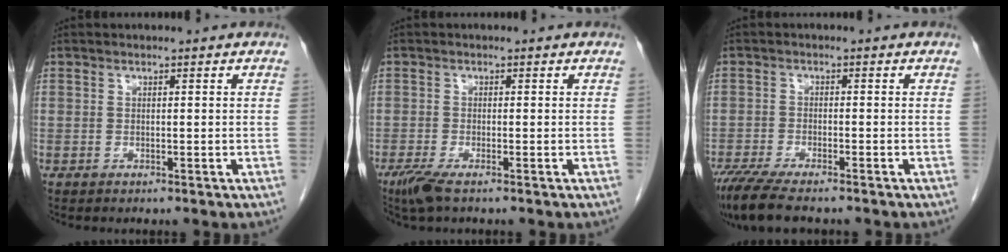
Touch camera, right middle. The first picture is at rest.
{"total": 3.1, "force": [-2.1, 0.4, 2.2], "torque": [-0.051, -0.010, -0.041]}
{"total": 9.2, "force": [-7.4, 1.6, 5.1], "torque": [-0.089, -0.021, -0.124]}